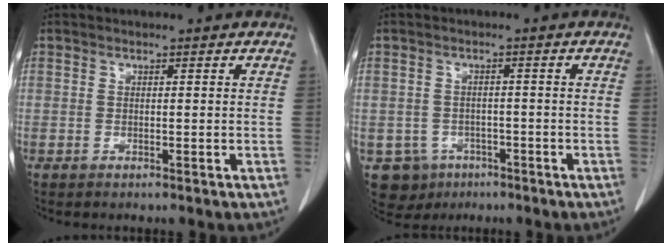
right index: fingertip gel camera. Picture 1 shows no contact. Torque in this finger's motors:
{"motor_torque": [-0.22, -0.16, -0.69, -0.15]}